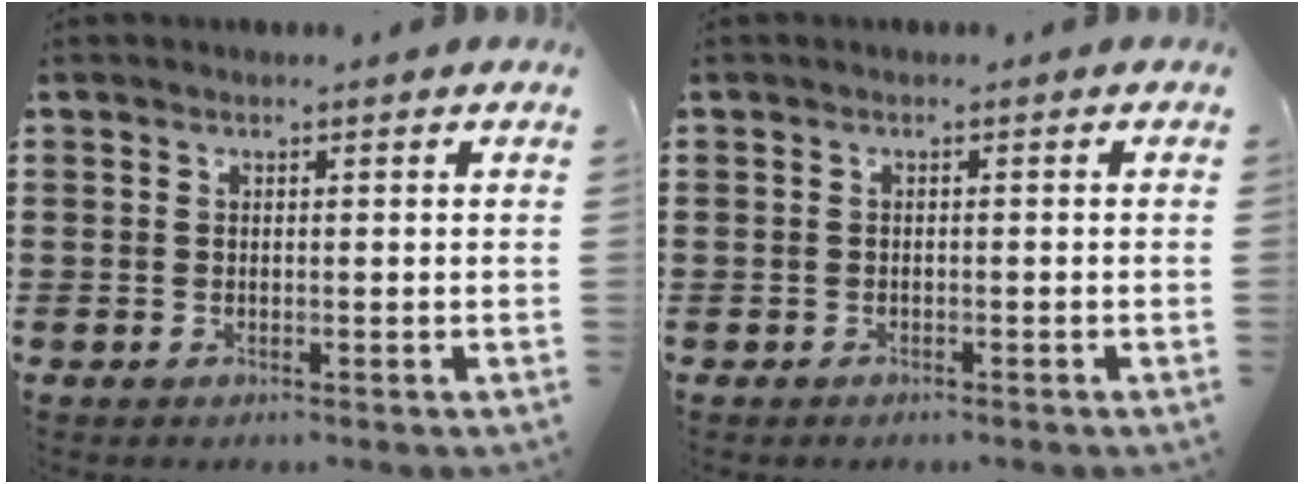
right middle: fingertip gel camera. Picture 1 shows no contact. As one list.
[{"total": 0.7, "force": [-0.6, 0.3, -0.1], "torque": [0.001, 0.003, -0.014]}]